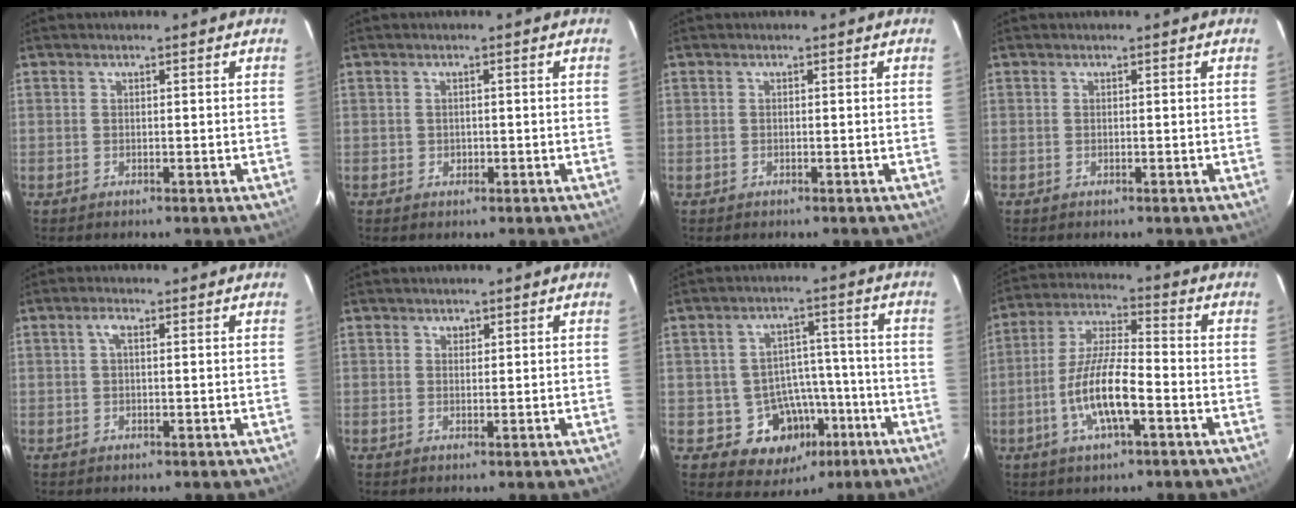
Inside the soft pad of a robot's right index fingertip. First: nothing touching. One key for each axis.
{"total": 1.2, "fx": -0.2, "fy": 1.1, "fz": 0.2, "tx": 0.000, "ty": 0.001, "tz": 0.001}
{"total": 0.0}
{"total": 0.0}
{"total": 1.7, "fx": 0.4, "fy": 0.6, "fz": 1.5, "tx": -0.033, "ty": 0.008, "tz": 0.006}
{"total": 0.9, "fx": 0.5, "fy": 0.7, "fz": 0.1, "tx": 0.000, "ty": 0.004, "tz": 0.007}
{"total": 10.9, "fx": -4.9, "fy": 9.0, "fz": 3.7, "tx": -0.070, "ty": 0.038, "tz": -0.043}
{"total": 11.3, "fx": -4.2, "fy": 2.8, "fz": 10.1, "tx": -0.207, "ty": -0.002, "tz": -0.080}